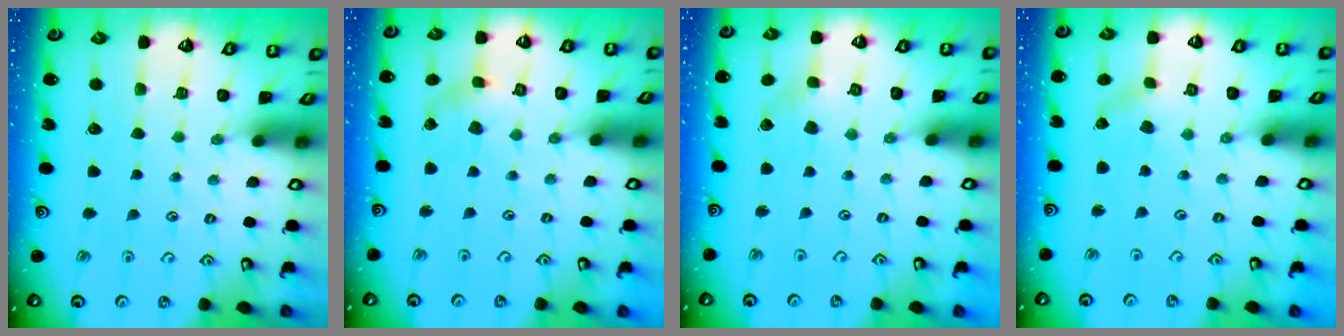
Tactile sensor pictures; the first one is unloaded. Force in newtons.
{"total": 2.0, "press": 2.0, "slide": 0.3}
{"total": 2.8, "press": 2.8, "slide": 0.6}
{"total": 1.4, "press": 1.4, "slide": 0.1}